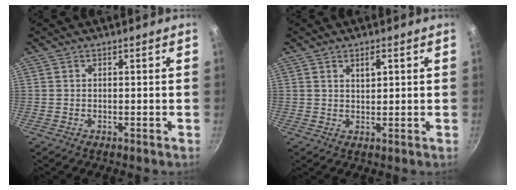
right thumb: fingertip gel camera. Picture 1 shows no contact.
{"total": 2.6, "force": [1.2, 1.4, 1.9], "torque": [-0.023, -0.001, 0.021]}